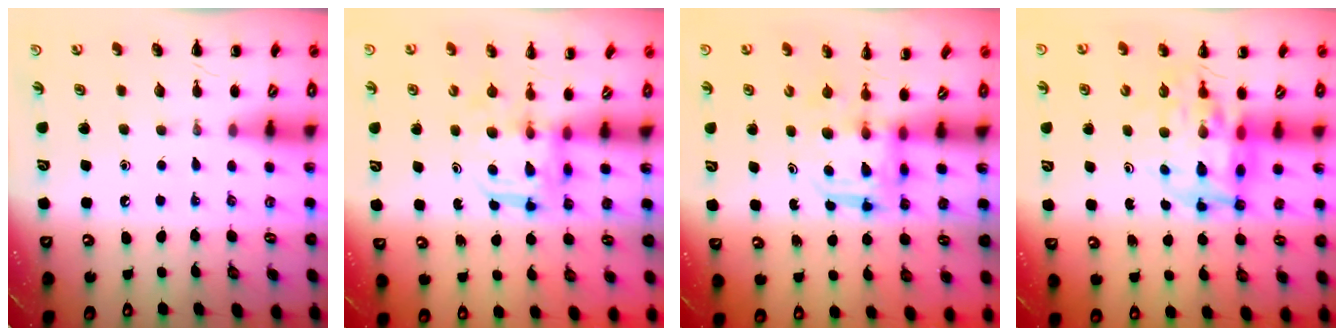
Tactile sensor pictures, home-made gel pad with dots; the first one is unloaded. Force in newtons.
{"total": 3.2, "press": 3.2, "slide": 0.2}
{"total": 3.1, "press": 3.1, "slide": 0.2}
{"total": 11.6, "press": 11.0, "slide": 3.7}